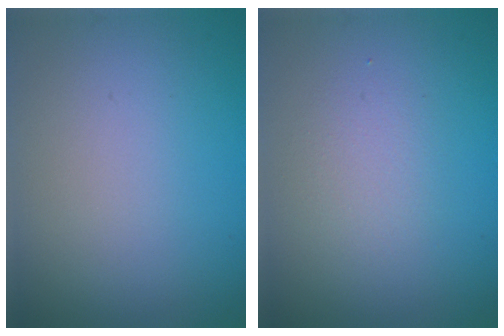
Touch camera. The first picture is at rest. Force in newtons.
{"total": 1.6, "press": 1.6, "slide": 0.1}